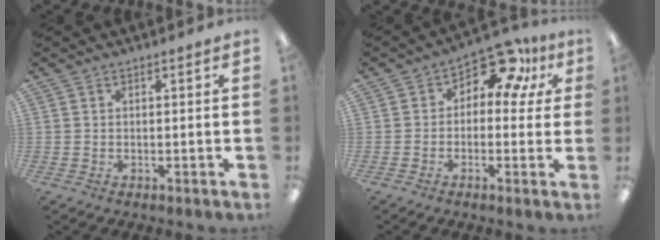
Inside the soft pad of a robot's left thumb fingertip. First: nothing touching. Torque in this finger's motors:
{"motor_torque": [-0.26, 0.54, 0.54, 0.18, 0.04]}